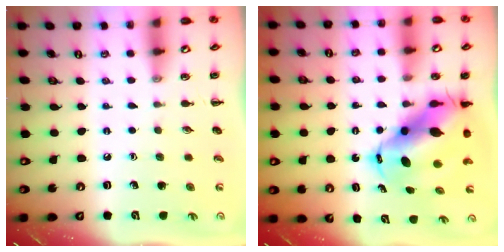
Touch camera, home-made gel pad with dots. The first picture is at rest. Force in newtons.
{"total": 12.7, "press": 12.3, "slide": 3.4}